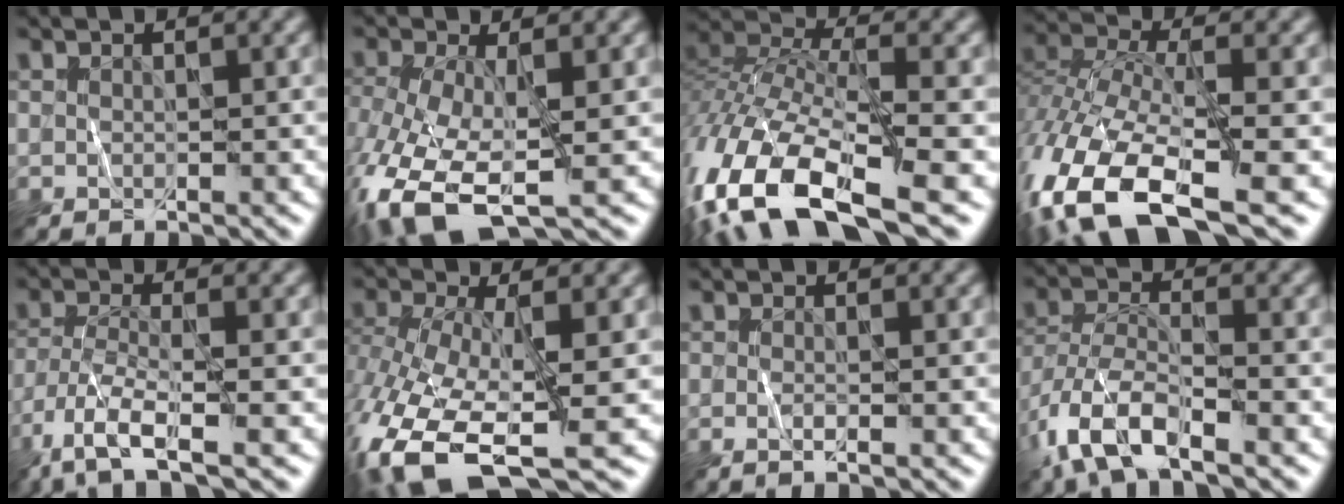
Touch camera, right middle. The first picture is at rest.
{"total": 10.0, "force": [-4.3, 4.4, 7.8], "torque": [-0.186, -0.024, -0.080]}
{"total": 16.2, "force": [-8.9, 6.7, 11.7], "torque": [-0.286, -0.017, -0.157]}
{"total": 14.7, "force": [-8.1, 6.5, 10.5], "torque": [-0.257, -0.031, -0.137]}
{"total": 6.5, "force": [-4.1, 1.7, 4.7], "torque": [-0.097, -0.007, -0.084]}
{"total": 13.2, "force": [-5.7, 5.6, 10.5], "torque": [-0.245, -0.030, -0.090]}
{"total": 1.2, "force": [-0.4, 0.3, 1.1], "torque": [-0.019, -0.008, -0.007]}
{"total": 8.0, "force": [-4.7, 3.1, 5.7], "torque": [-0.122, -0.010, -0.094]}